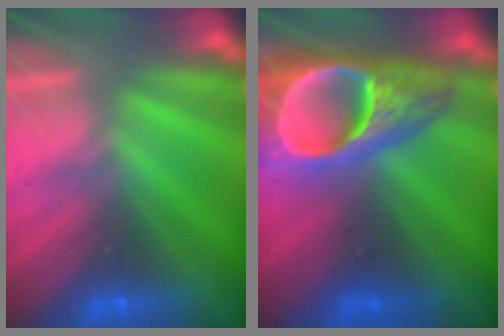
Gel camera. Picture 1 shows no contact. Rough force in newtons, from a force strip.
{"total": 7.0}